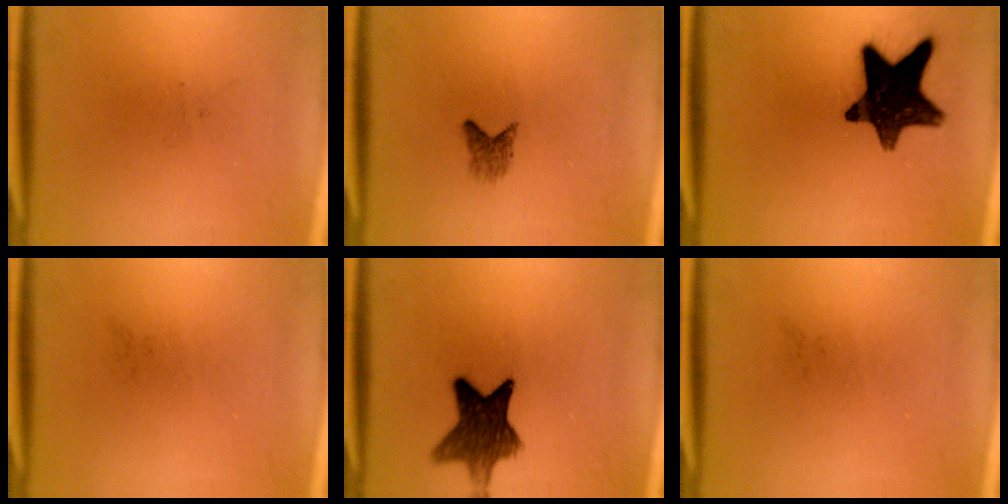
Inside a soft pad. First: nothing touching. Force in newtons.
{"total": 1.8}
{"total": 14.7}
{"total": 0.0}
{"total": 9.9}
{"total": 0.0}